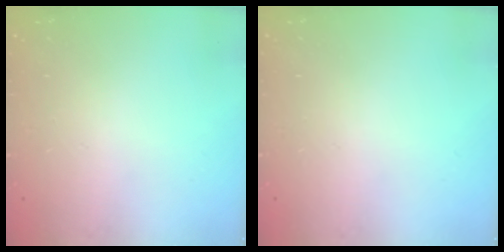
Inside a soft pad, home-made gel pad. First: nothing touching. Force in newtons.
{"total": 0.0}